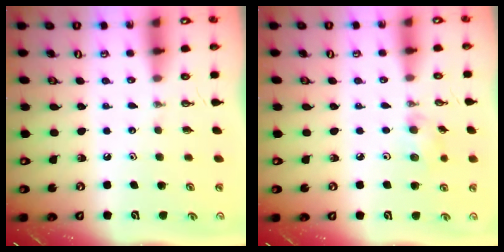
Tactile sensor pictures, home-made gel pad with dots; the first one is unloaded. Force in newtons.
{"total": 6.3, "press": 4.7, "slide": 4.3}